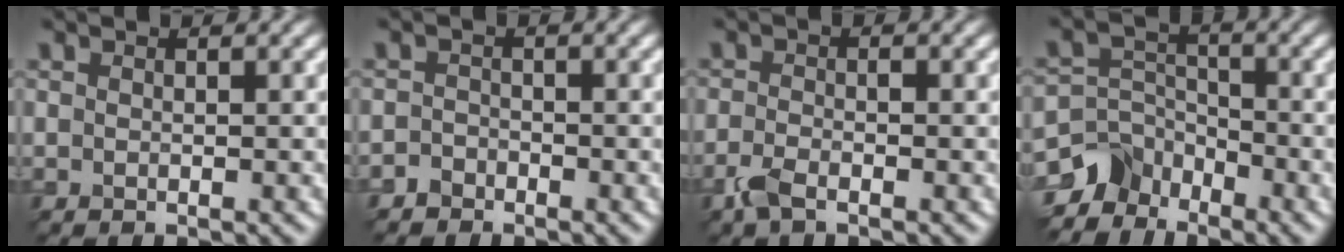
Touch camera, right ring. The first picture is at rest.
{"total": 1.4, "force": [-1.1, 0.5, -0.5], "torque": [0.011, 0.003, -0.036]}
{"total": 1.9, "force": [-1.4, 0.6, 1.2], "torque": [-0.034, -0.002, -0.039]}
{"total": 4.3, "force": [-3.5, 2.5, 0.4], "torque": [0.004, 0.000, -0.074]}